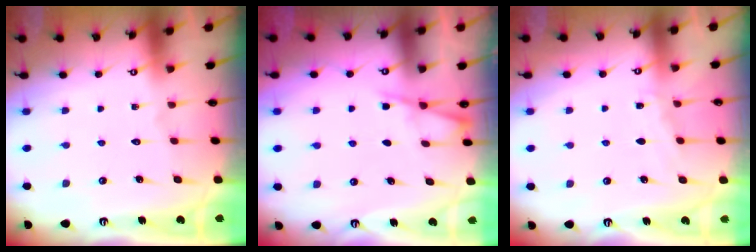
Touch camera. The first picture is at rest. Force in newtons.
{"total": 3.1, "press": 3.1, "slide": 0.5}
{"total": 3.4, "press": 3.4, "slide": 0.5}